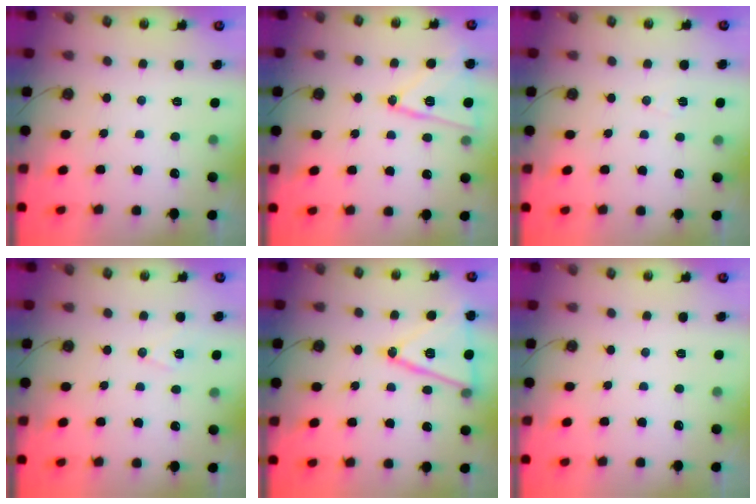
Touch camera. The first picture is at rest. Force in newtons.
{"total": 14.2, "press": 14.2, "slide": 0.5}
{"total": 4.3, "press": 3.0, "slide": 3.0}
{"total": 6.9, "press": 5.8, "slide": 3.7}
{"total": 17.0, "press": 16.6, "slide": 3.4}
{"total": 0.0}